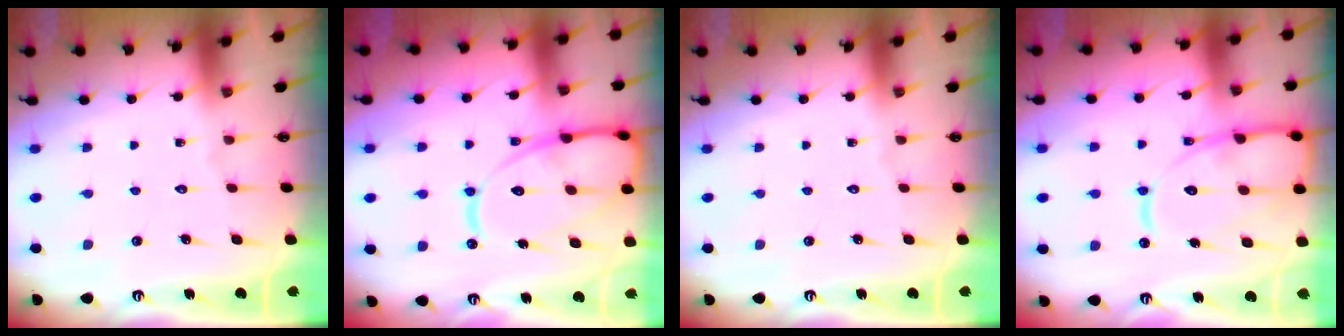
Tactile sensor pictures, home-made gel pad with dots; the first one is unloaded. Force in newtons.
{"total": 17.8, "press": 17.7, "slide": 1.7}
{"total": 0.0}
{"total": 17.5, "press": 17.4, "slide": 1.6}